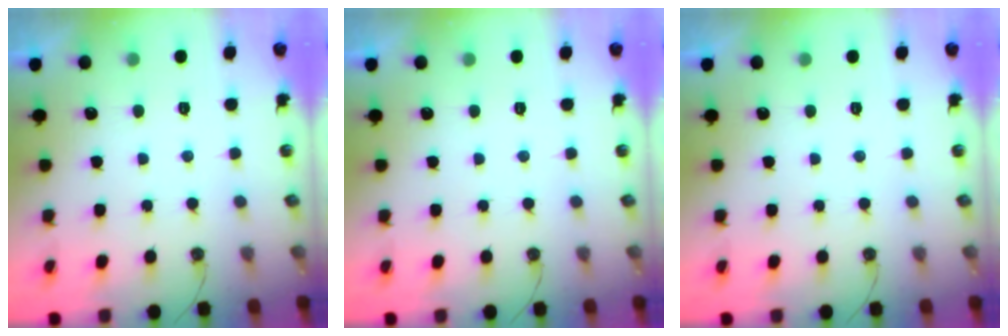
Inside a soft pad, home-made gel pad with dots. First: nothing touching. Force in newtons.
{"total": 0.0}
{"total": 0.0}